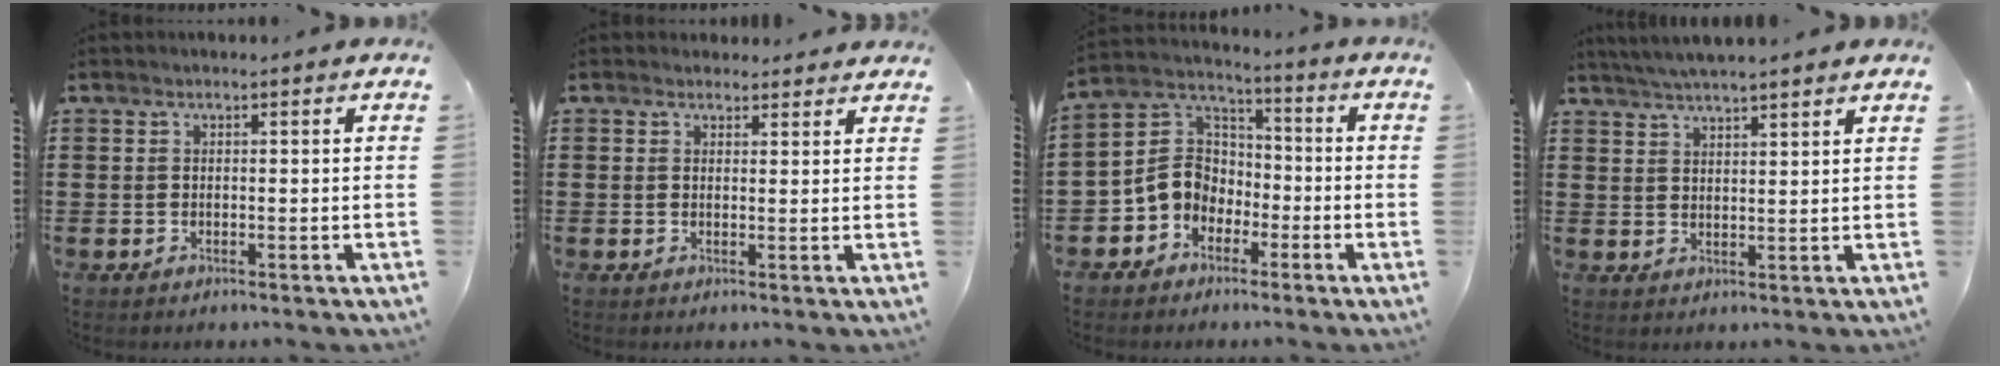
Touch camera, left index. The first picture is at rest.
{"total": 2.0, "force": [1.7, 1.1, -0.1], "torque": [0.004, 0.001, 0.031]}
{"total": 7.5, "force": [-2.7, 6.6, 2.5], "torque": [-0.086, 0.016, -0.060]}
{"total": 3.7, "force": [3.5, -0.4, 1.1], "torque": [-0.032, -0.008, 0.063]}